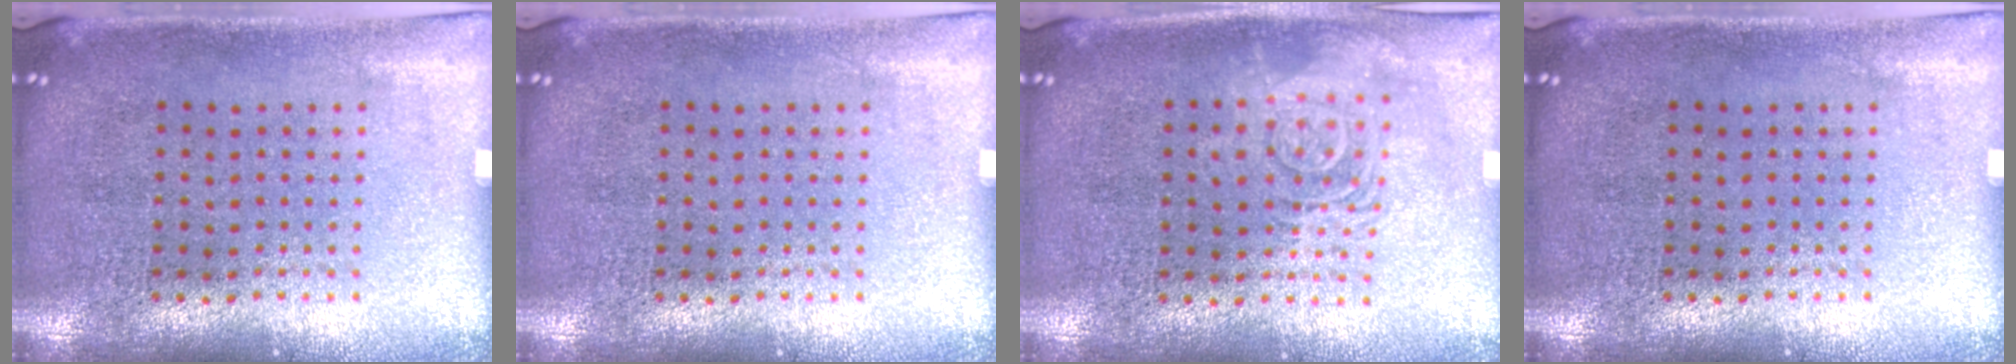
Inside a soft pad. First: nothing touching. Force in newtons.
{"total": 0.0}
{"total": 3.0, "press": 2.9, "slide": 0.4}
{"total": 0.0}